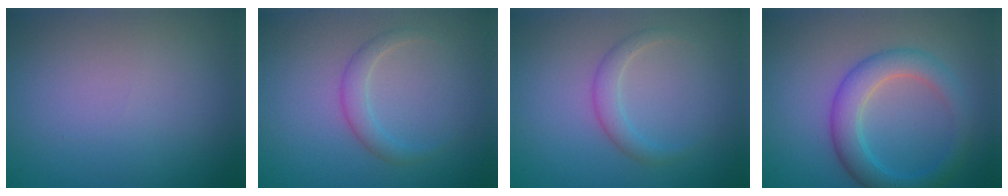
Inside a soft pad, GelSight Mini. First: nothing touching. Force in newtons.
{"total": 1.7, "press": 1.7, "slide": 0.1}
{"total": 1.7, "press": 1.7, "slide": 0.1}
{"total": 4.3, "press": 4.3, "slide": 0.3}